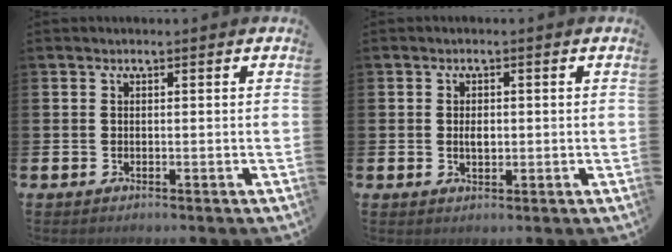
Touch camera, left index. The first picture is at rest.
{"total": 1.8, "force": [0.1, 1.1, 1.4], "torque": [-0.015, 0.001, -0.003]}